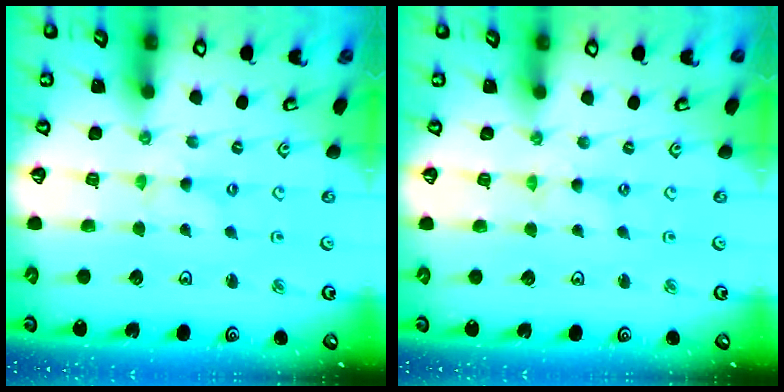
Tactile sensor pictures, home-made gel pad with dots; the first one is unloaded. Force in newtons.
{"total": 0.0}